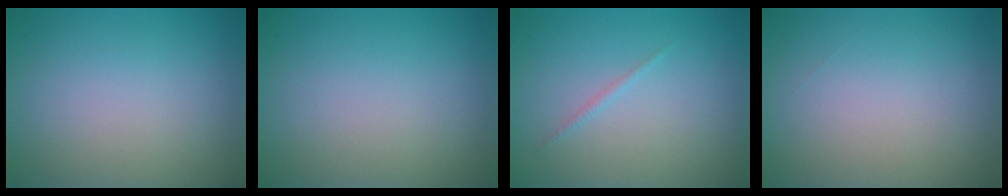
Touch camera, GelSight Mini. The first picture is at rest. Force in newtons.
{"total": 0.0}
{"total": 0.5, "press": 0.5, "slide": 0.1}
{"total": 0.0}